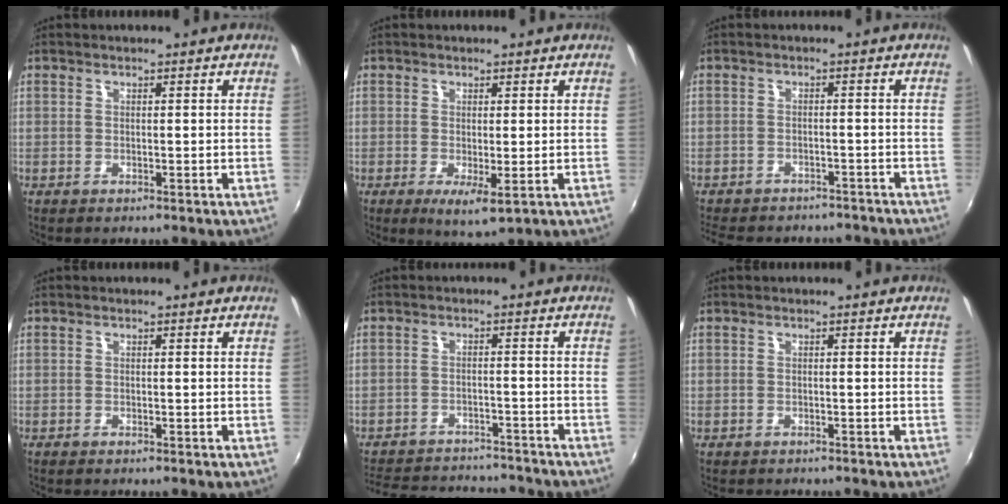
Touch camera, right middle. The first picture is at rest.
{"total": 3.9, "force": [-0.8, 1.1, 3.7], "torque": [-0.065, -0.015, -0.009]}
{"total": 11.9, "force": [-10.1, 4.7, 4.1], "torque": [-0.103, 0.001, -0.136]}
{"total": 0.5, "force": [-0.5, 0.1, 0.2], "torque": [-0.004, -0.004, -0.010]}
{"total": 15.3, "force": [-13.5, 5.4, 5.0], "torque": [-0.126, 0.024, -0.184]}
{"total": 1.0, "force": [-0.9, 0.4, 0.1], "torque": [-0.007, 0.000, -0.014]}